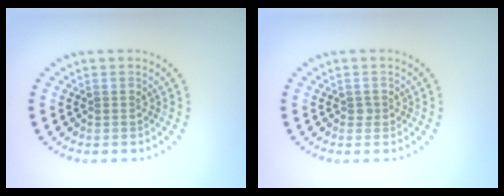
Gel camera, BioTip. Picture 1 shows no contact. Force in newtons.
{"total": 0.5, "press": 0.5, "slide": 0.3}